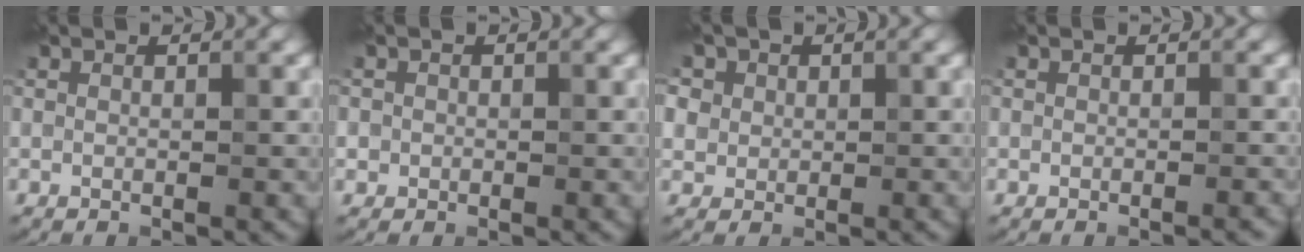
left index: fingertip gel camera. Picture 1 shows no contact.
{"total": 0.9, "force": [0.0, 0.9, 0.0], "torque": [0.011, -0.004, -0.002]}
{"total": 5.7, "force": [2.8, 4.5, 2.3], "torque": [-0.051, 0.019, 0.031]}
{"total": 0.6, "force": [-0.5, 0.4, 0.1], "torque": [0.001, -0.002, -0.007]}